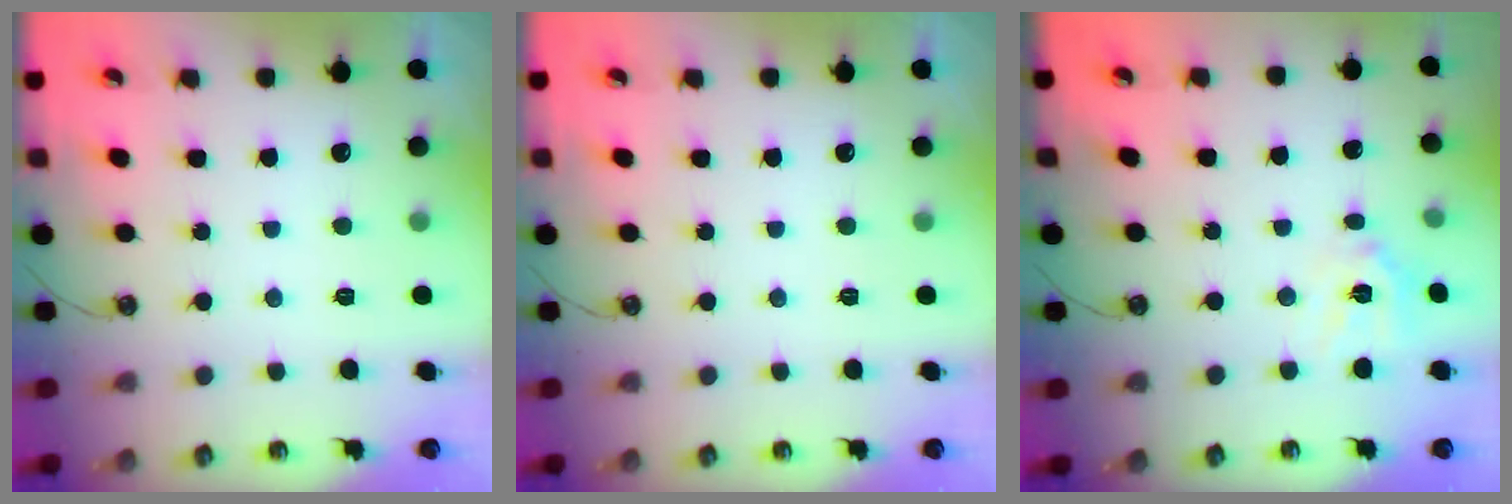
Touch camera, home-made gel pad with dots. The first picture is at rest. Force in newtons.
{"total": 0.0}
{"total": 10.1, "press": 10.0, "slide": 0.7}